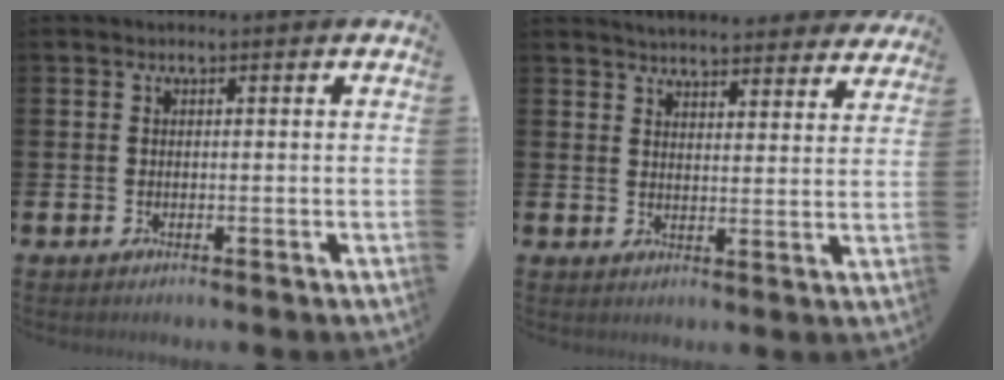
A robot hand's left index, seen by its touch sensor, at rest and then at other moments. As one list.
[{"total": 4.8, "force": [4.7, 0.5, 0.3], "torque": [-0.009, -0.035, 0.081]}]